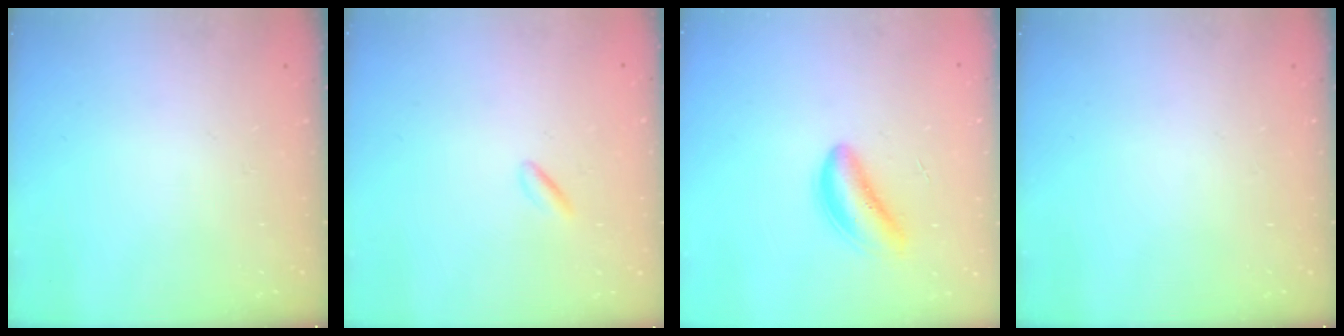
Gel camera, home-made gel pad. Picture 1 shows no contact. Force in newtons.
{"total": 0.7, "press": 0.5, "slide": 0.5}
{"total": 4.6, "press": 4.3, "slide": 1.7}
{"total": 0.0}